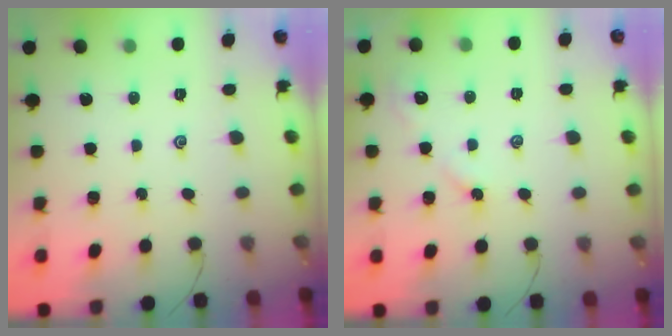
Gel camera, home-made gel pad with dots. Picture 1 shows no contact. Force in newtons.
{"total": 2.4, "press": 2.4, "slide": 0.6}